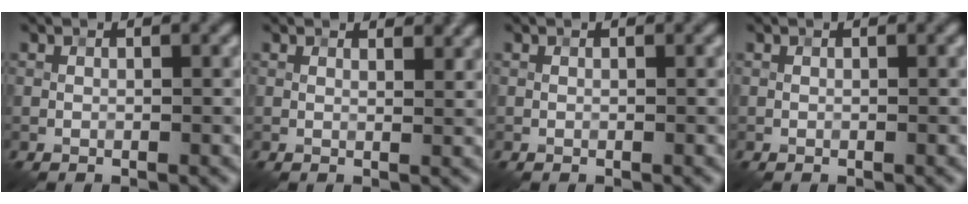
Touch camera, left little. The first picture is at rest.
{"total": 1.6, "force": [1.4, 0.4, 0.8], "torque": [-0.014, -0.002, 0.017]}
{"total": 0.0}
{"total": 0.0}